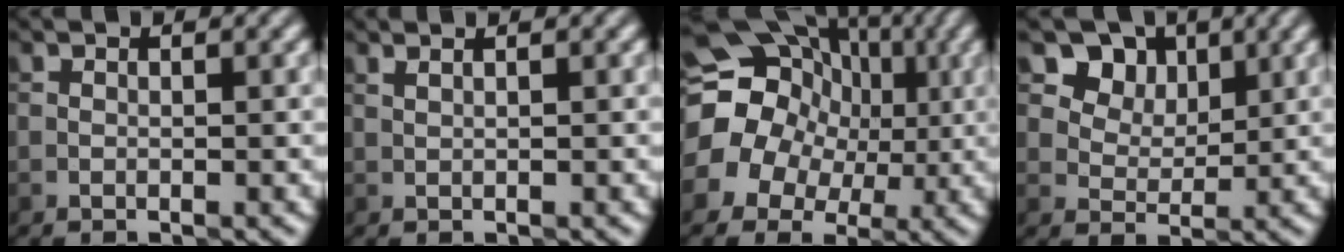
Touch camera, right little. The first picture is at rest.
{"total": 0.8, "force": [0.8, 0.0, 0.3], "torque": [0.000, 0.001, 0.007]}
{"total": 15.4, "force": [2.2, 14.0, 6.0], "torque": [-0.132, 0.029, 0.017]}
{"total": 9.3, "force": [5.6, 6.2, 4.2], "torque": [-0.081, 0.006, 0.092]}